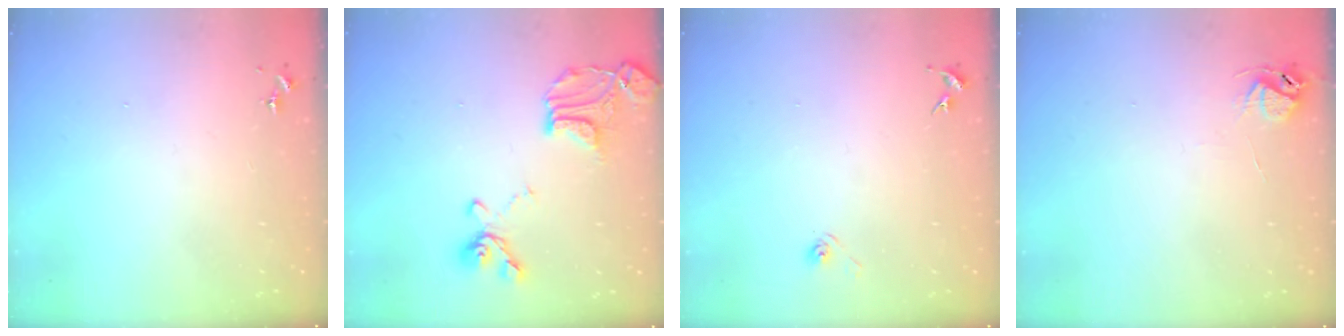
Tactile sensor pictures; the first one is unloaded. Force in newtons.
{"total": 17.9, "press": 17.8, "slide": 1.9}
{"total": 3.1, "press": 2.6, "slide": 1.7}
{"total": 5.8, "press": 5.7, "slide": 0.6}